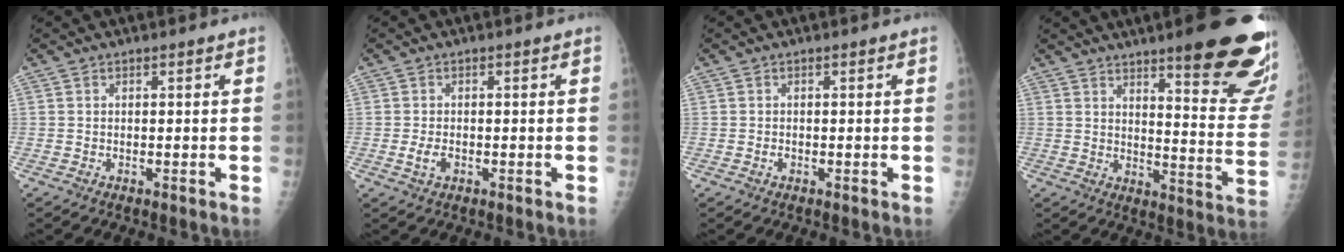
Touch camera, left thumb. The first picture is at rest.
{"total": 2.5, "force": [-0.7, 1.5, 1.8], "torque": [-0.034, 0.000, -0.012]}
{"total": 0.7, "force": [-0.2, 0.6, 0.4], "torque": [-0.005, 0.001, -0.005]}
{"total": 22.9, "force": [14.6, 4.3, 17.1], "torque": [-0.186, -0.082, 0.188]}